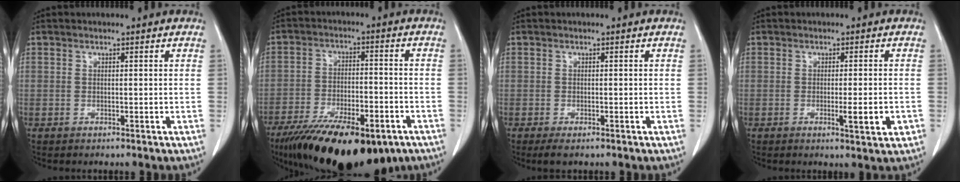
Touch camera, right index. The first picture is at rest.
{"total": 21.3, "force": [-14.1, 7.9, 13.9], "torque": [-0.211, -0.017, -0.215]}
{"total": 2.1, "force": [-1.4, 0.6, 1.3], "torque": [-0.025, -0.005, -0.021]}
{"total": 4.0, "force": [-1.2, 0.4, 3.8], "torque": [-0.053, -0.007, -0.016]}